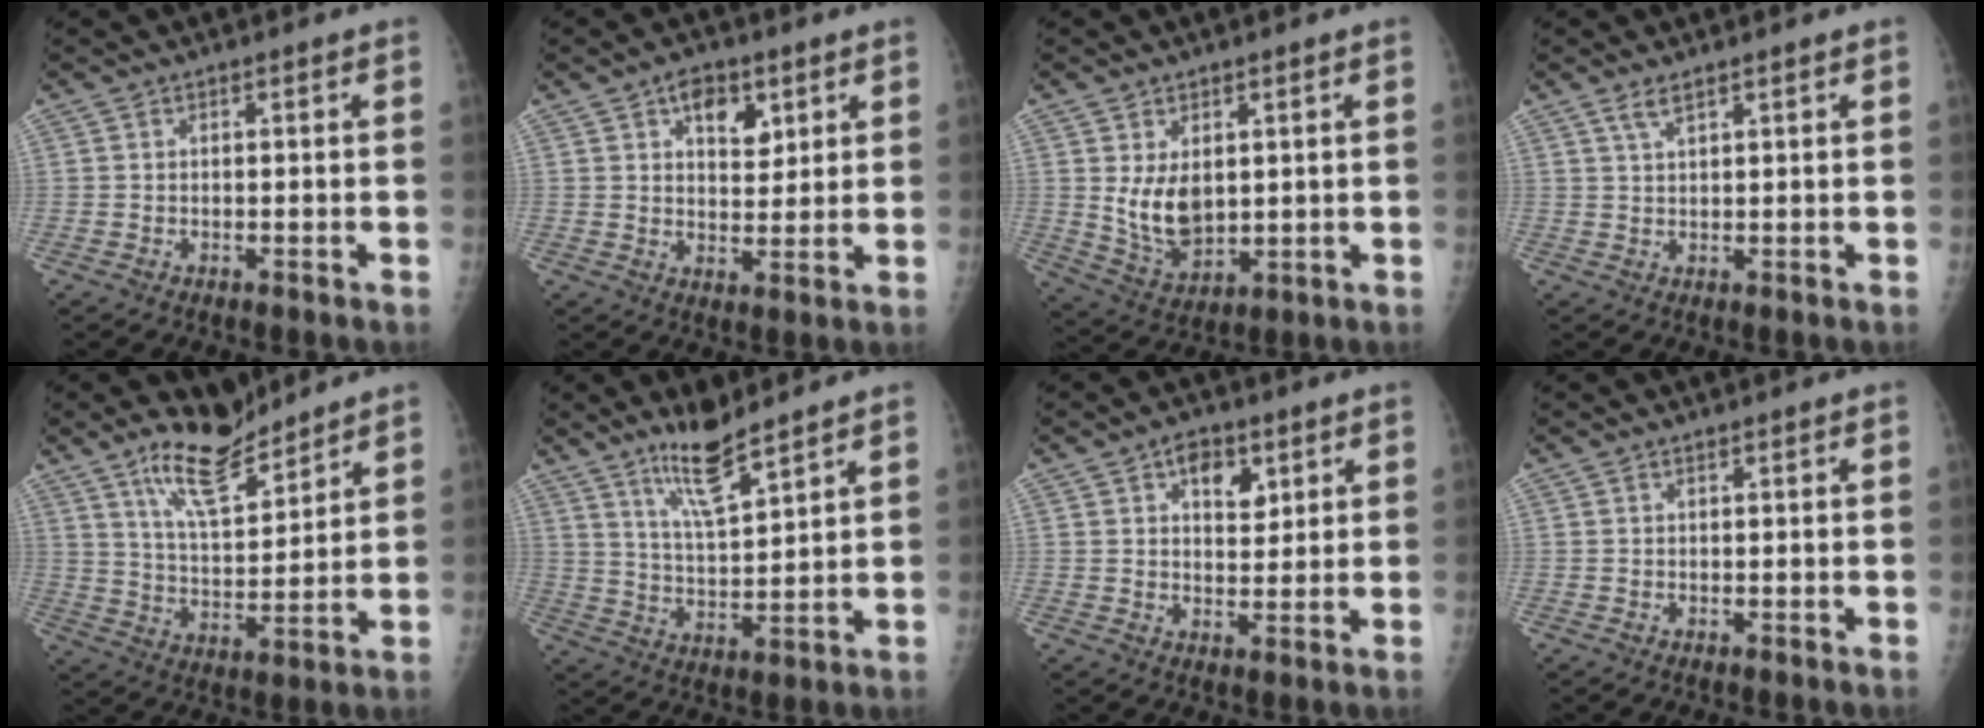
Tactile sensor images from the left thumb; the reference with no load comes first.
{"total": 6.8, "force": [3.3, 4.2, 4.3], "torque": [-0.035, -0.016, 0.049]}
{"total": 8.1, "force": [1.5, 5.2, 6.0], "torque": [-0.089, -0.022, 0.046]}
{"total": 2.2, "force": [1.5, 0.5, 1.5], "torque": [-0.033, -0.002, 0.034]}
{"total": 10.8, "force": [8.7, 3.2, 5.6], "torque": [-0.086, -0.064, 0.166]}
{"total": 9.0, "force": [6.9, 1.4, 5.7], "torque": [-0.101, -0.055, 0.136]}
{"total": 6.1, "force": [2.8, 3.8, 3.8], "torque": [-0.028, -0.013, 0.040]}
{"total": 0.0}